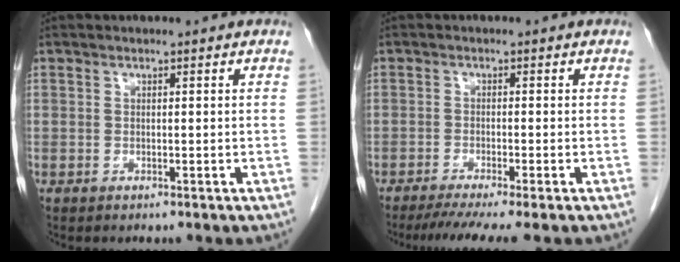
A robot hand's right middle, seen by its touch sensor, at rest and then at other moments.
{"total": 7.0, "force": [-5.6, -0.5, 4.2], "torque": [-0.058, -0.017, -0.088]}